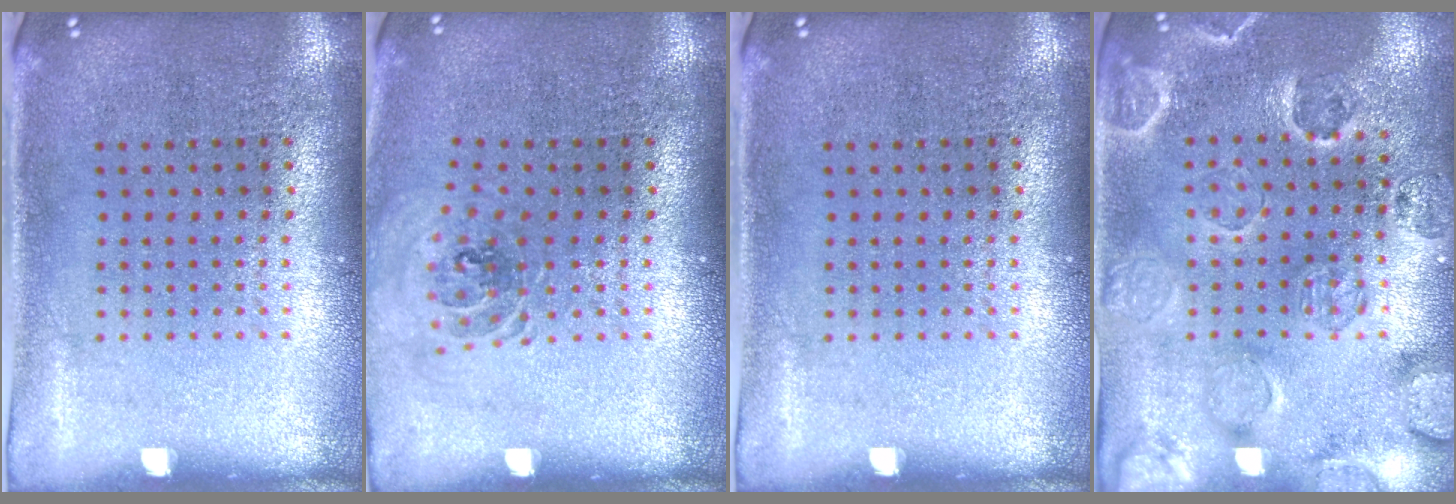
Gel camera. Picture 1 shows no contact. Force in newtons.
{"total": 0.8, "press": 0.8, "slide": 0.1}
{"total": 0.0}
{"total": 2.5, "press": 2.3, "slide": 1.0}